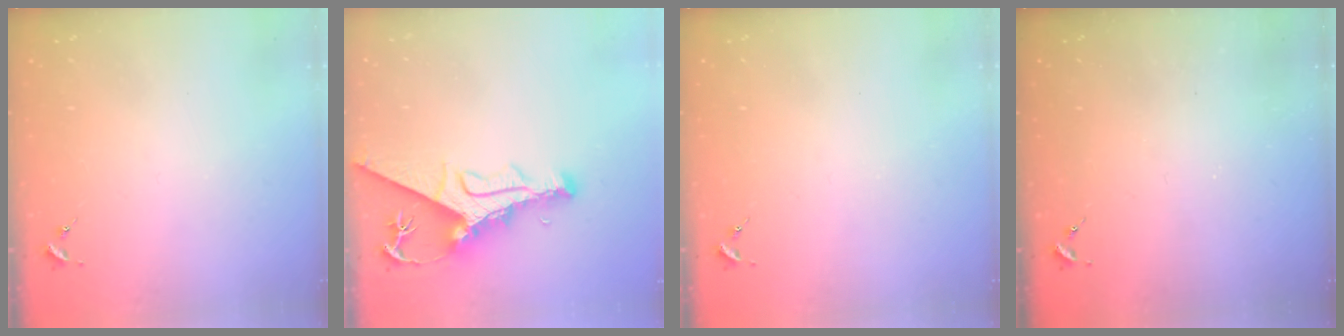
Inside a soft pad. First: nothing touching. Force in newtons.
{"total": 11.9, "press": 11.9, "slide": 1.3}
{"total": 0.0}
{"total": 0.0}